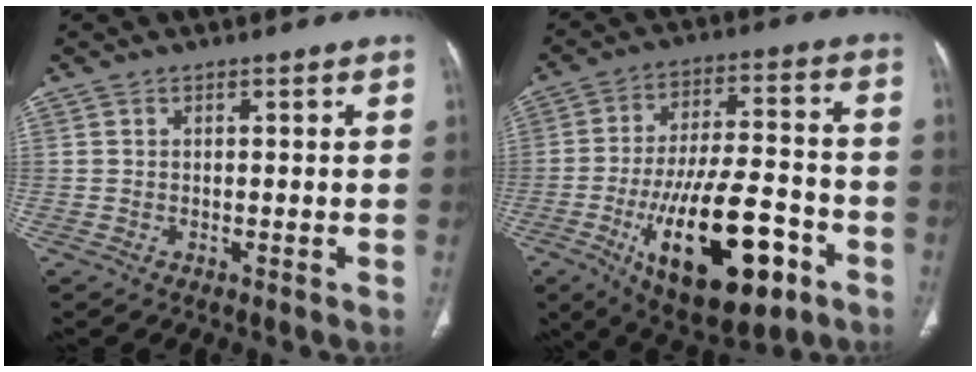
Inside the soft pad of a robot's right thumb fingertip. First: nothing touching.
{"total": 22.6, "force": [-9.1, 9.4, 18.4], "torque": [-0.298, 0.035, -0.132]}